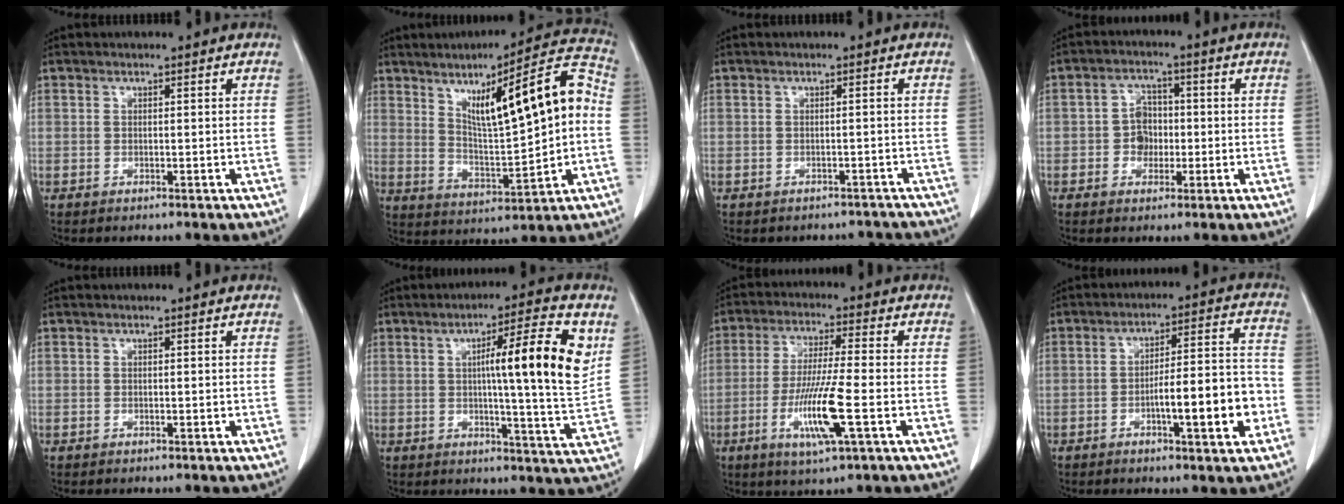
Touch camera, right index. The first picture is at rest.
{"total": 16.1, "force": [2.9, 2.3, 15.7], "torque": [-0.238, 0.030, 0.052]}
{"total": 5.4, "force": [-5.0, 2.0, 0.5], "torque": [-0.002, 0.009, -0.048]}
{"total": 4.2, "force": [-0.8, 3.5, 2.3], "torque": [-0.038, 0.013, -0.013]}
{"total": 0.0}
{"total": 13.3, "force": [3.7, -0.1, 12.8], "torque": [-0.186, 0.001, 0.047]}
{"total": 10.4, "force": [-3.3, 0.1, 9.9], "torque": [-0.195, -0.016, -0.065]}
{"total": 11.1, "force": [-3.7, 1.5, 10.4], "torque": [-0.157, 0.015, -0.053]}